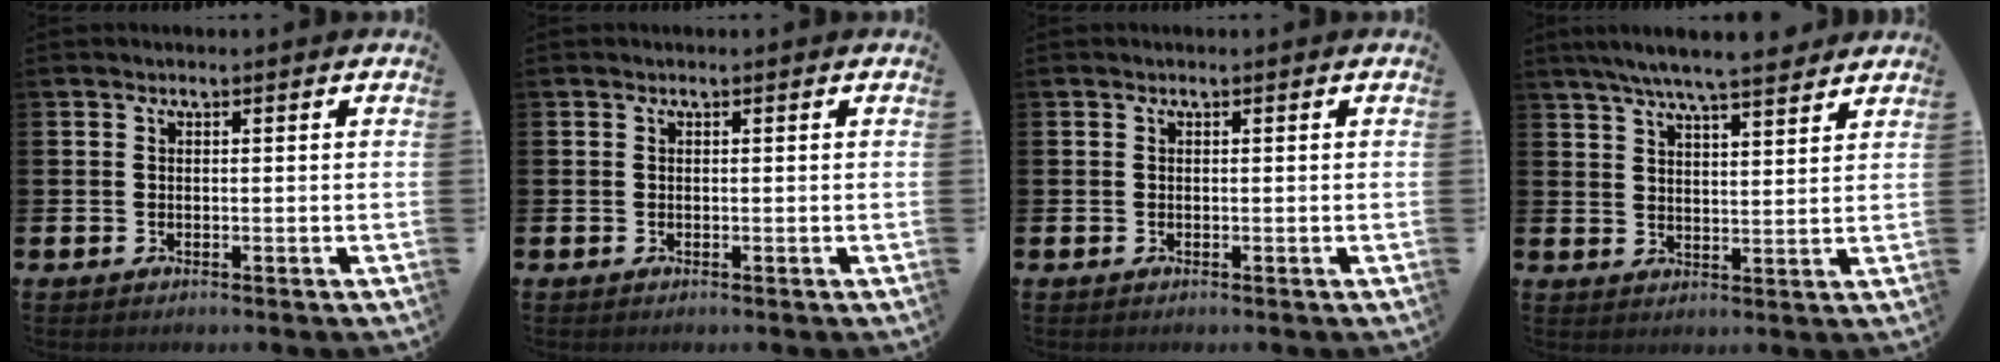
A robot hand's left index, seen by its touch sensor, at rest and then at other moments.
{"total": 0.0}
{"total": 0.0}
{"total": 7.0, "force": [6.5, 0.4, 2.6], "torque": [-0.067, -0.026, 0.117]}